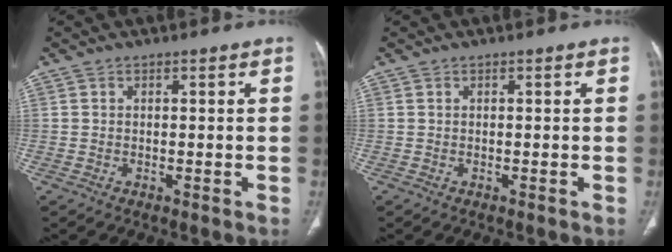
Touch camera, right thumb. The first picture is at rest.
{"total": 0.0}